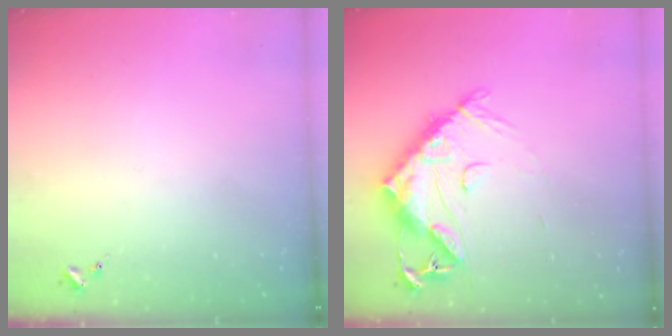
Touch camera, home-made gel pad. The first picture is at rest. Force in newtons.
{"total": 14.3, "press": 14.2, "slide": 1.3}